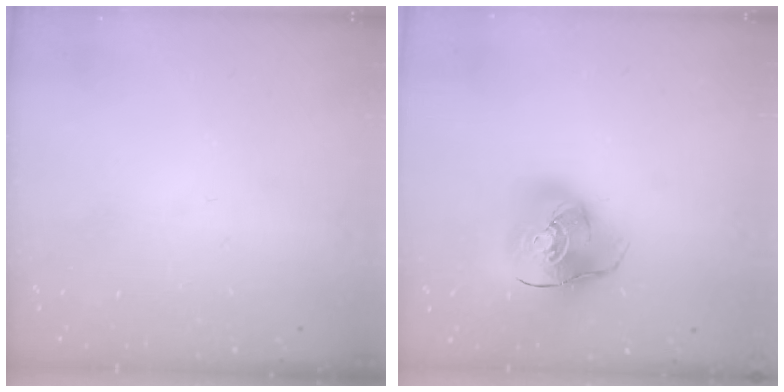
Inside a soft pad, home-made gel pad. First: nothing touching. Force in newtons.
{"total": 15.3, "press": 15.2, "slide": 2.2}